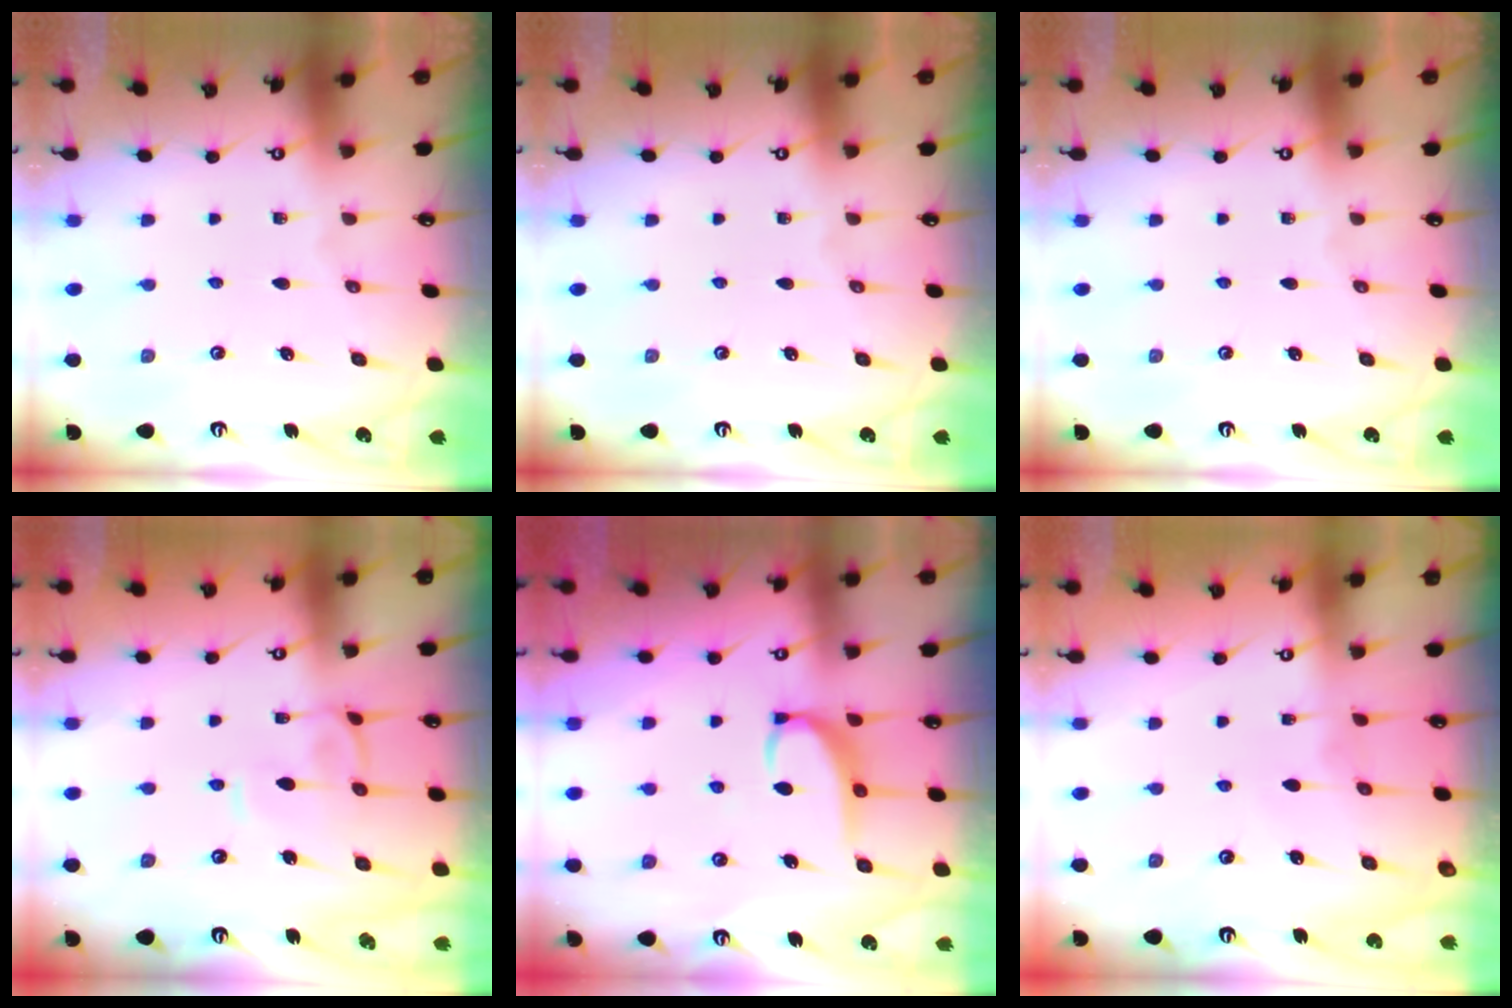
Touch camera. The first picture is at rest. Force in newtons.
{"total": 0.0}
{"total": 0.0}
{"total": 0.0}
{"total": 4.1, "press": 4.0, "slide": 1.0}
{"total": 2.3, "press": 2.3, "slide": 0.3}